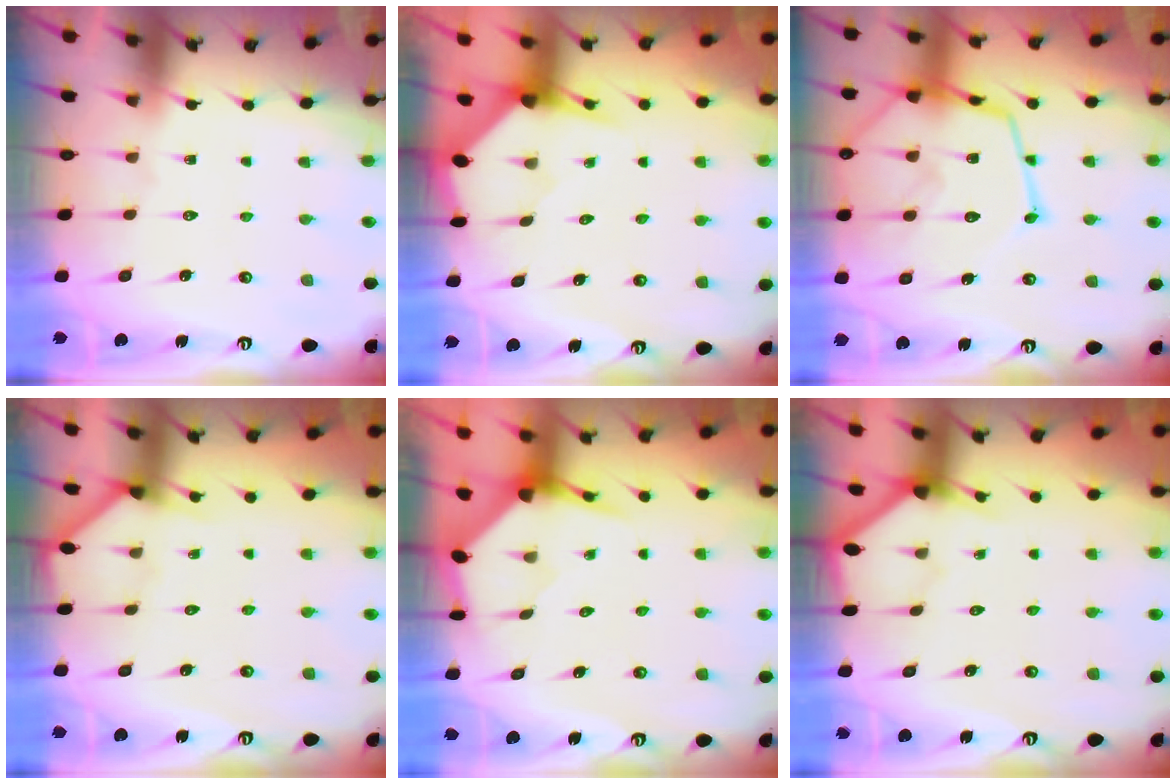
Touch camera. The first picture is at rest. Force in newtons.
{"total": 3.2, "press": 3.1, "slide": 0.3}
{"total": 19.8, "press": 19.7, "slide": 1.9}
{"total": 2.3, "press": 2.3, "slide": 0.1}
{"total": 3.8, "press": 3.8, "slide": 0.5}
{"total": 2.6, "press": 2.6, "slide": 0.3}